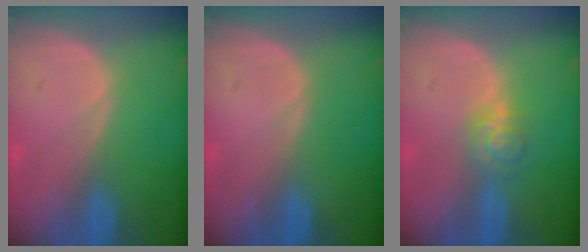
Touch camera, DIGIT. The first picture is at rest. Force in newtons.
{"total": 0.0}
{"total": 3.9, "press": 3.6, "slide": 1.3}